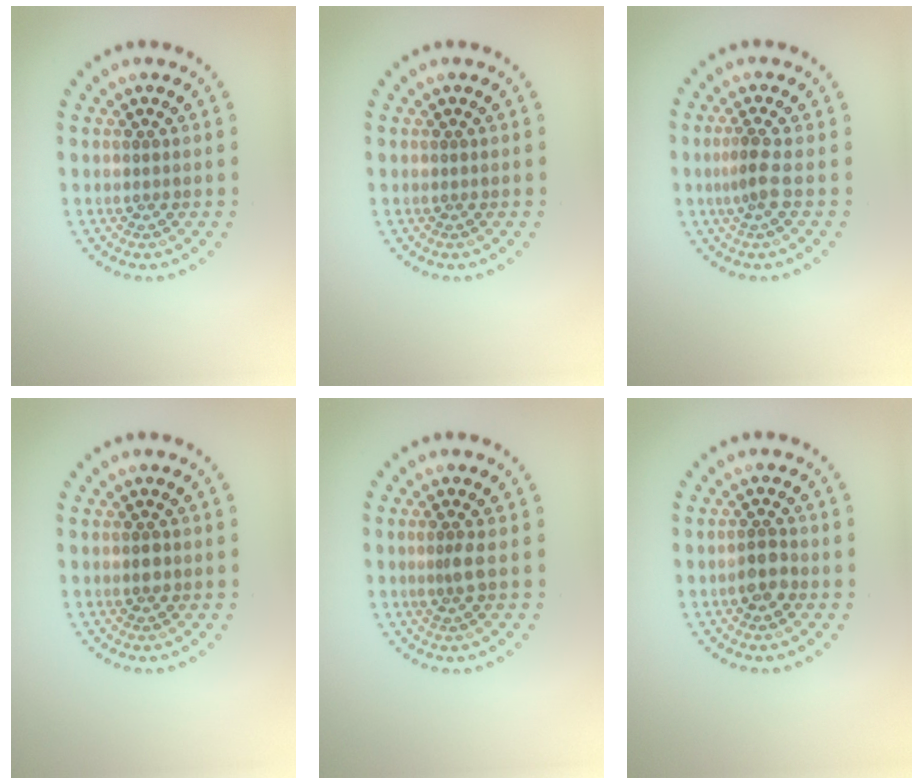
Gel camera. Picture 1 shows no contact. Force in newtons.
{"total": 0.0}
{"total": 1.7, "press": 1.3, "slide": 1.2}
{"total": 1.0, "press": 1.0, "slide": 0.1}
{"total": 1.5, "press": 1.1, "slide": 1.0}
{"total": 1.9, "press": 1.8, "slide": 0.7}